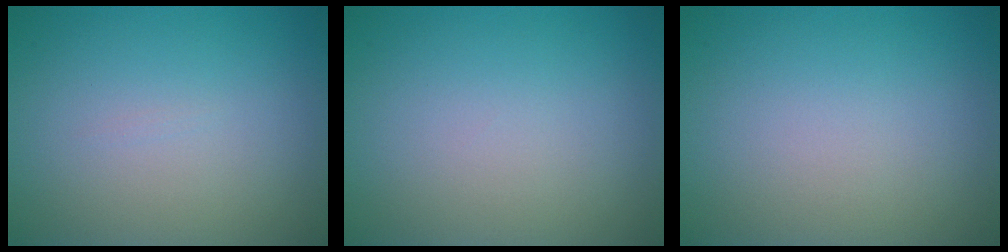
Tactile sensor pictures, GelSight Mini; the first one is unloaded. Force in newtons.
{"total": 0.0}
{"total": 0.0}